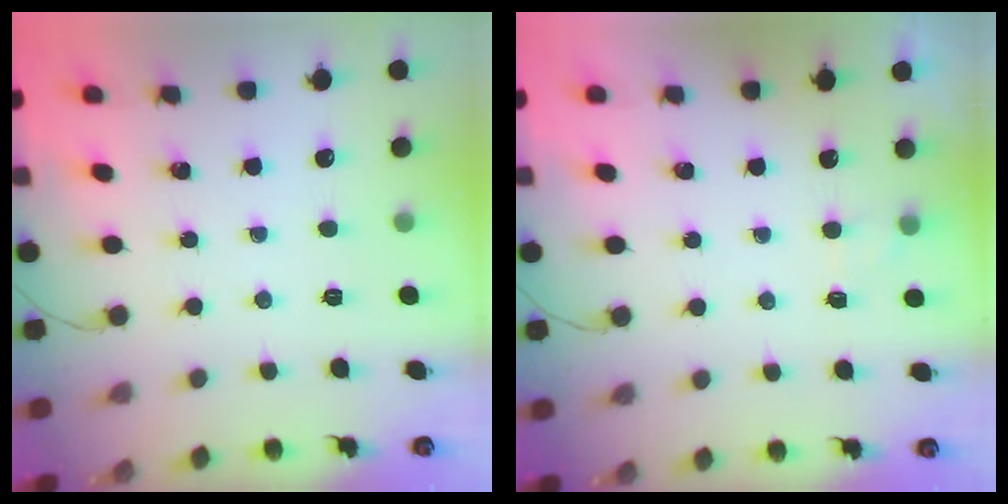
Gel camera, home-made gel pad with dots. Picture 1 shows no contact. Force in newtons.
{"total": 2.0, "press": 1.4, "slide": 1.4}